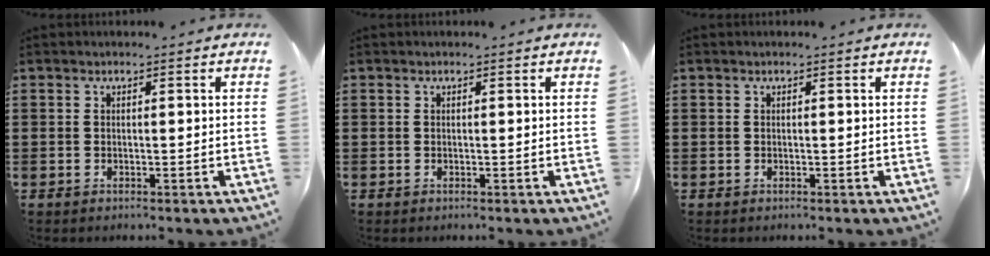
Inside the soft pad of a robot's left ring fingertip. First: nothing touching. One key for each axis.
{"total": 0.0}
{"total": 0.0}